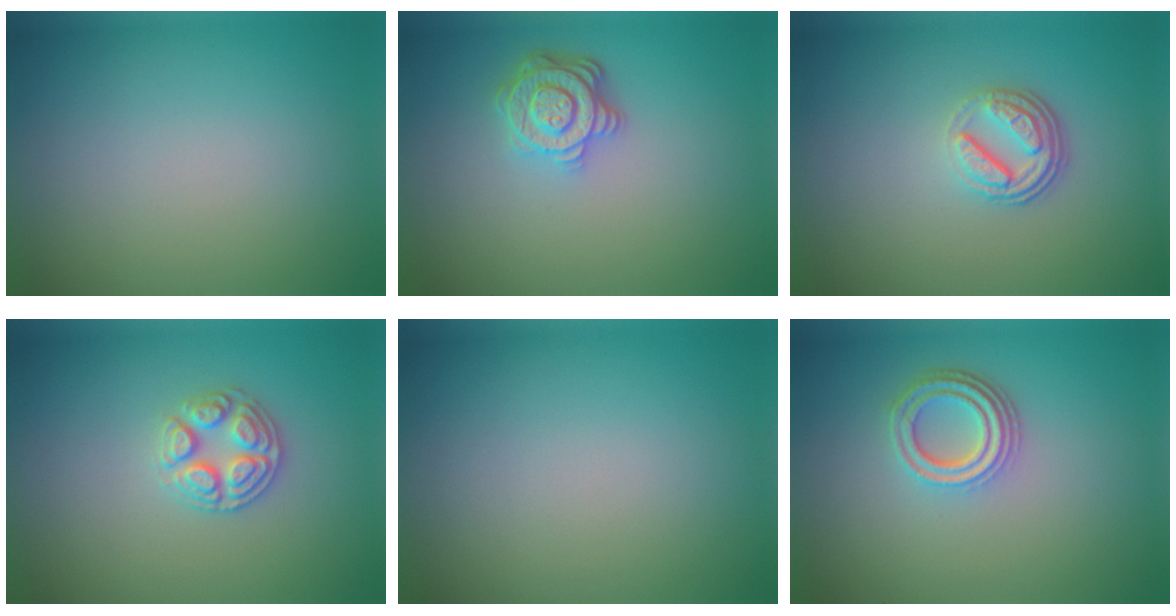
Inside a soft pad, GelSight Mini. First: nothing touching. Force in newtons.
{"total": 3.8, "press": 3.2, "slide": 1.9}
{"total": 3.7, "press": 2.7, "slide": 2.6}
{"total": 2.9, "press": 2.9, "slide": 0.1}
{"total": 0.0}
{"total": 3.8, "press": 2.9, "slide": 2.4}